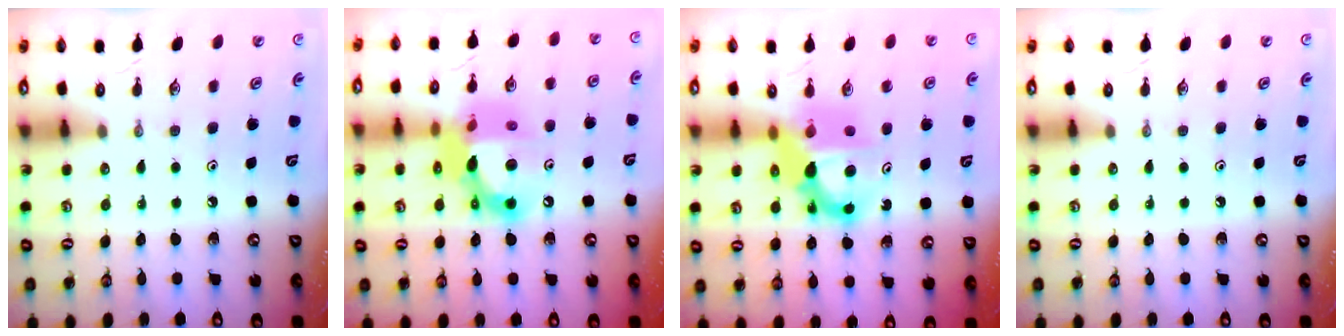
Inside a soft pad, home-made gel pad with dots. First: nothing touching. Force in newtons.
{"total": 16.1, "press": 16.0, "slide": 1.4}
{"total": 12.4, "press": 12.3, "slide": 1.1}
{"total": 0.0}